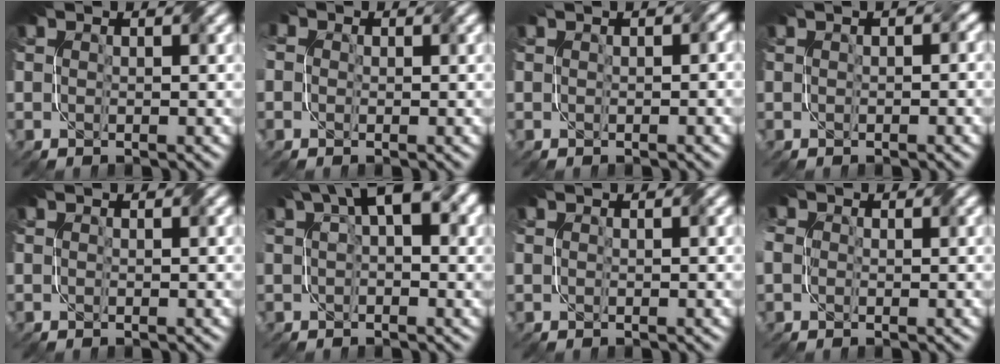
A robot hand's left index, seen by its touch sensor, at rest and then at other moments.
{"total": 4.5, "force": [0.2, 3.9, 2.2], "torque": [-0.040, 0.009, -0.031]}
{"total": 1.8, "force": [0.1, 1.0, 1.5], "torque": [-0.007, 0.001, 0.001]}
{"total": 3.0, "force": [0.1, 1.9, 2.3], "torque": [-0.005, 0.002, 0.002]}
{"total": 0.0}
{"total": 4.6, "force": [1.6, 2.0, 3.9], "torque": [-0.048, 0.014, 0.018]}
{"total": 0.0}
{"total": 3.7, "force": [0.2, 3.2, 1.9], "torque": [-0.042, 0.012, -0.018]}